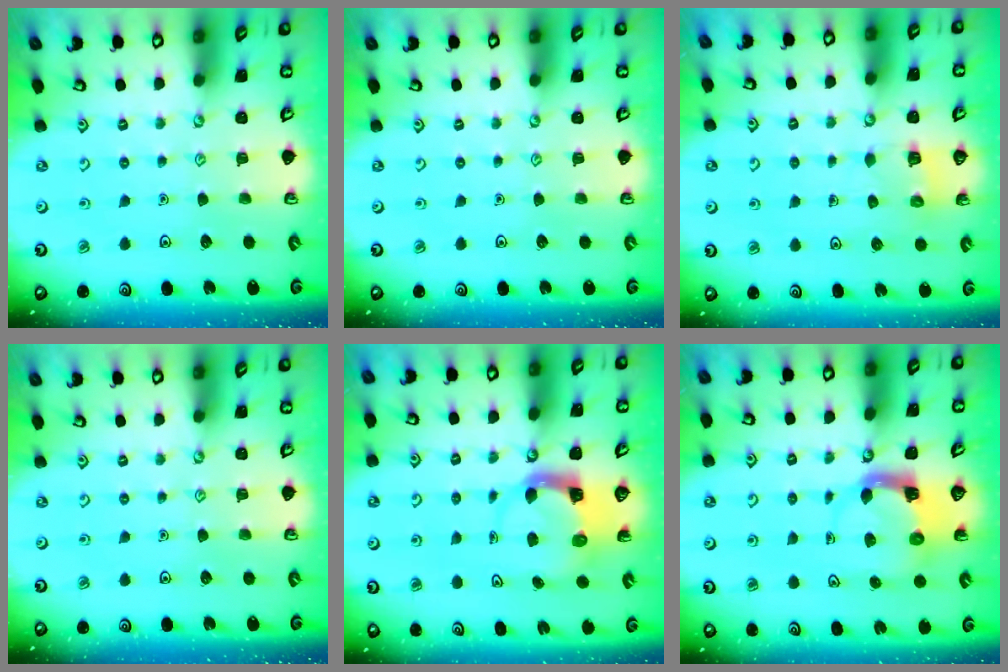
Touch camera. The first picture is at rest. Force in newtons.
{"total": 0.0}
{"total": 2.5, "press": 2.5, "slide": 0.1}
{"total": 0.0}
{"total": 3.7, "press": 3.6, "slide": 0.5}
{"total": 3.9, "press": 3.8, "slide": 0.6}